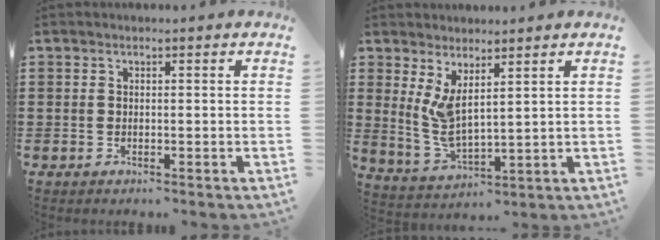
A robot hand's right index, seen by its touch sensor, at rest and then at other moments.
{"total": 5.3, "force": [2.3, 1.9, 4.4], "torque": [-0.112, -0.021, 0.038]}